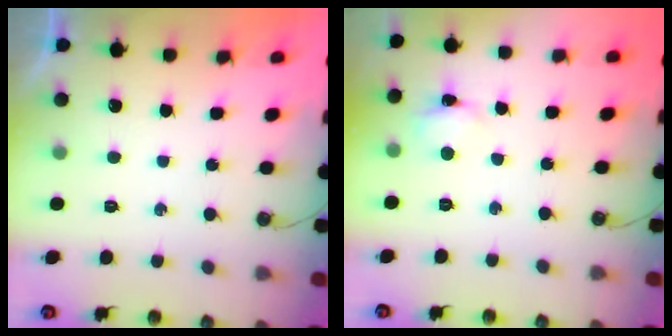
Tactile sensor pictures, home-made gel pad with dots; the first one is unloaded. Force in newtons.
{"total": 3.1, "press": 3.1, "slide": 0.1}